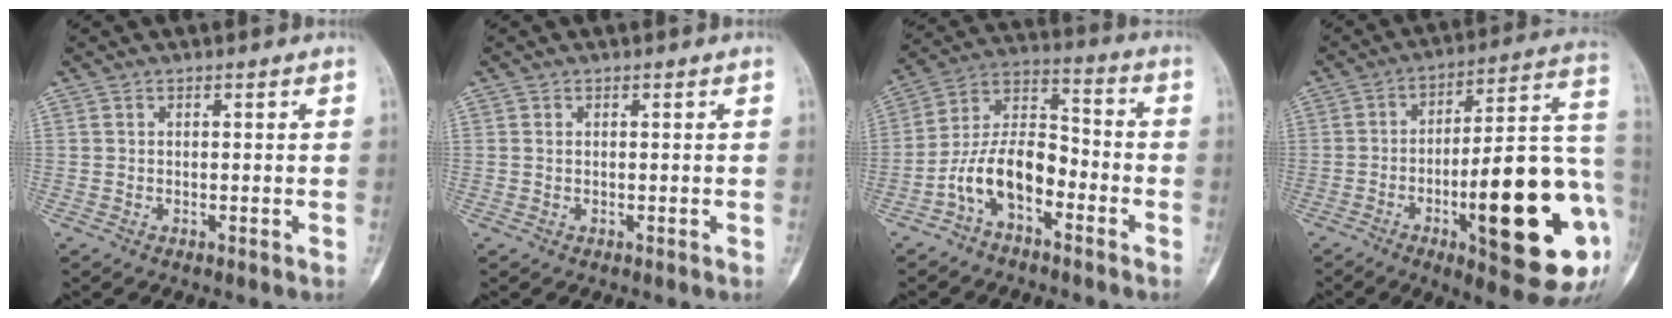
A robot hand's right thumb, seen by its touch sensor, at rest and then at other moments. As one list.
[{"total": 0.0}, {"total": 11.9, "force": [-5.2, 6.4, 8.5], "torque": [-0.148, 0.066, -0.105]}, {"total": 26.6, "force": [-6.8, 6.9, 24.8], "torque": [-0.317, 0.012, -0.090]}]